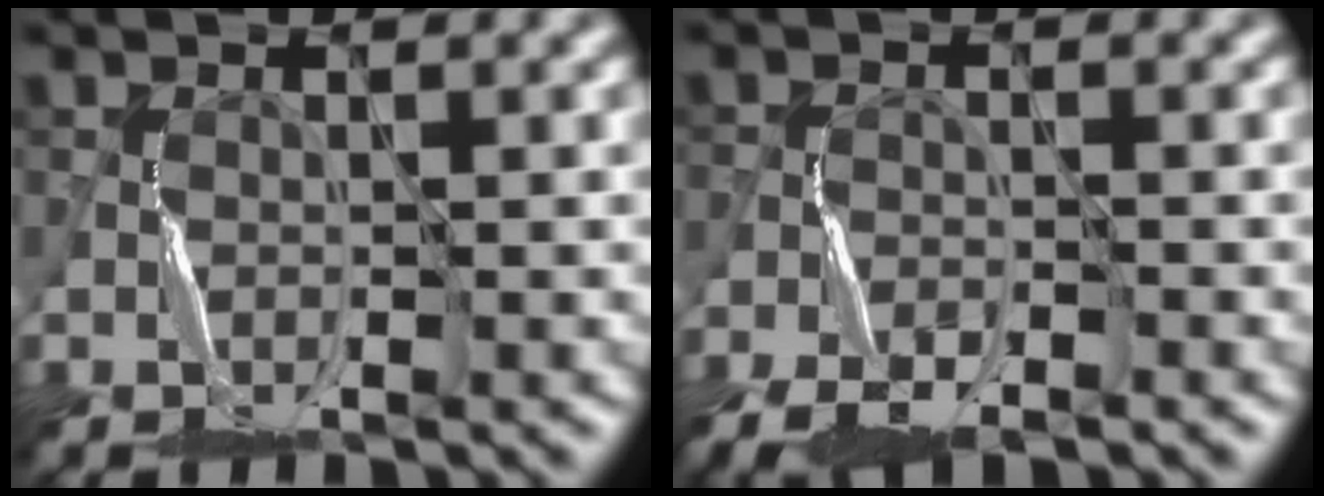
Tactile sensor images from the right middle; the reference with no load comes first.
{"total": 5.6, "force": [-4.5, 2.0, 2.8], "torque": [-0.056, -0.020, -0.085]}